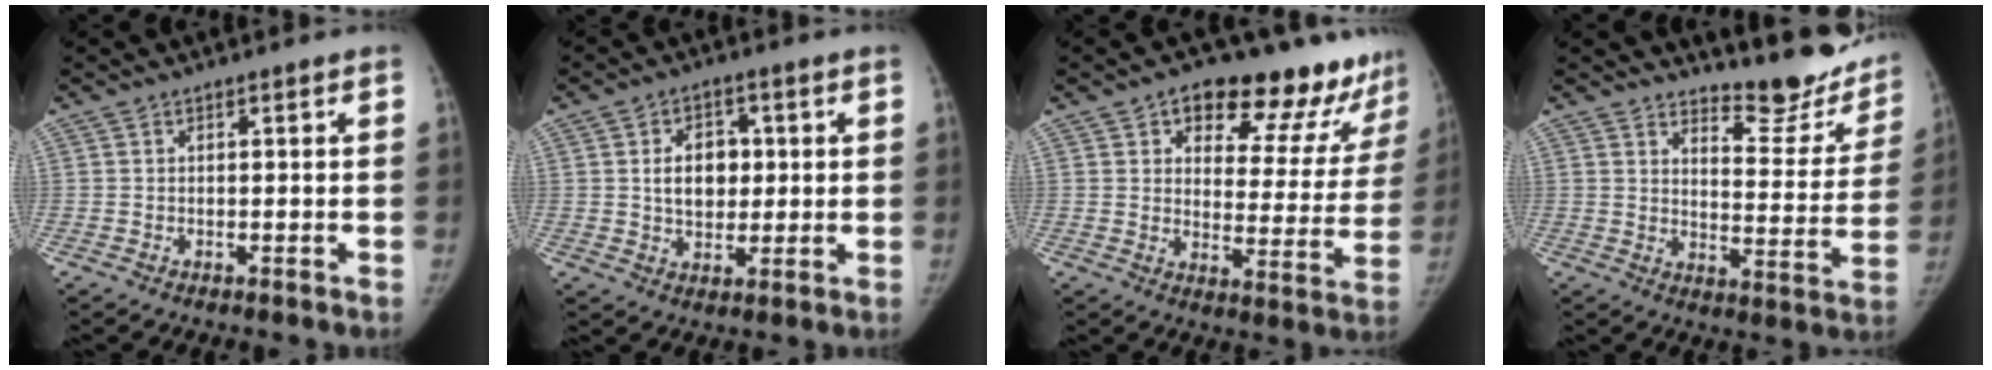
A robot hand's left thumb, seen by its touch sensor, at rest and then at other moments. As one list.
[{"total": 7.7, "force": [1.1, 5.5, 5.2], "torque": [-0.053, -0.001, 0.021]}, {"total": 19.7, "force": [14.0, 8.7, 10.8], "torque": [-0.079, -0.072, 0.179]}, {"total": 14.8, "force": [13.5, 4.5, 3.8], "torque": [-0.004, -0.133, 0.163]}]